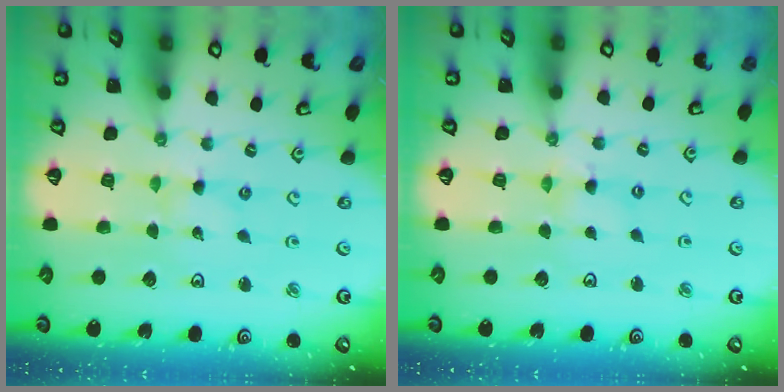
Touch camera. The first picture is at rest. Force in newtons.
{"total": 0.8, "press": 0.8, "slide": 0.2}